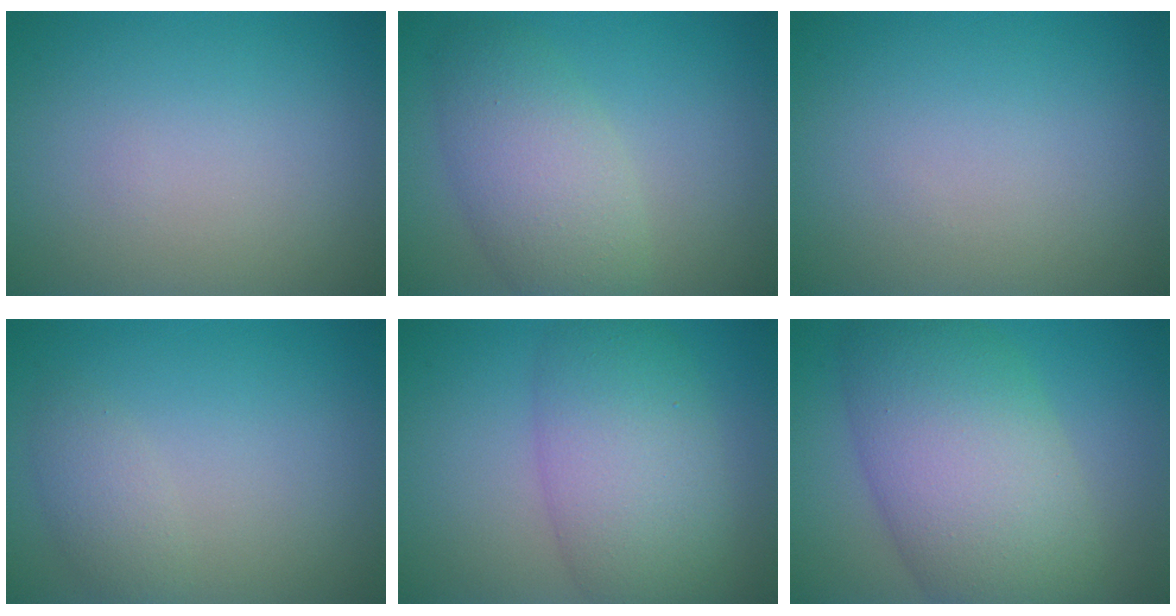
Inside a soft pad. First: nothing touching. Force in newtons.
{"total": 5.3, "press": 5.3, "slide": 0.3}
{"total": 0.0}
{"total": 1.8, "press": 1.8, "slide": 0.1}
{"total": 7.5, "press": 7.5, "slide": 0.2}
{"total": 10.8, "press": 10.8, "slide": 0.1}